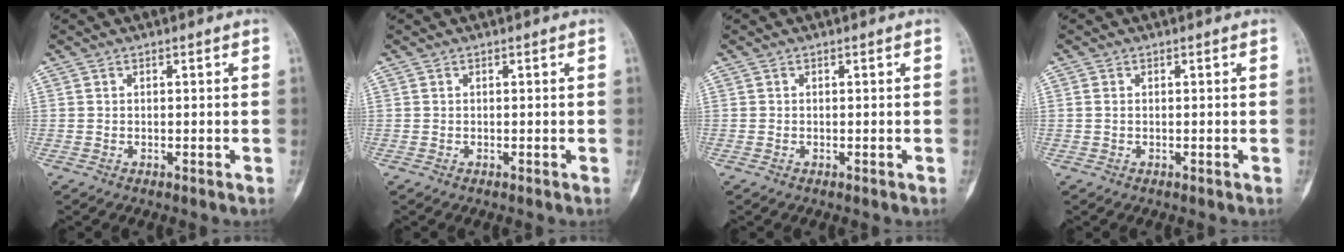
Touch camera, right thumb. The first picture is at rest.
{"total": 0.0}
{"total": 0.0}
{"total": 0.6, "force": [0.0, 0.4, 0.4], "torque": [-0.009, 0.000, -0.001]}